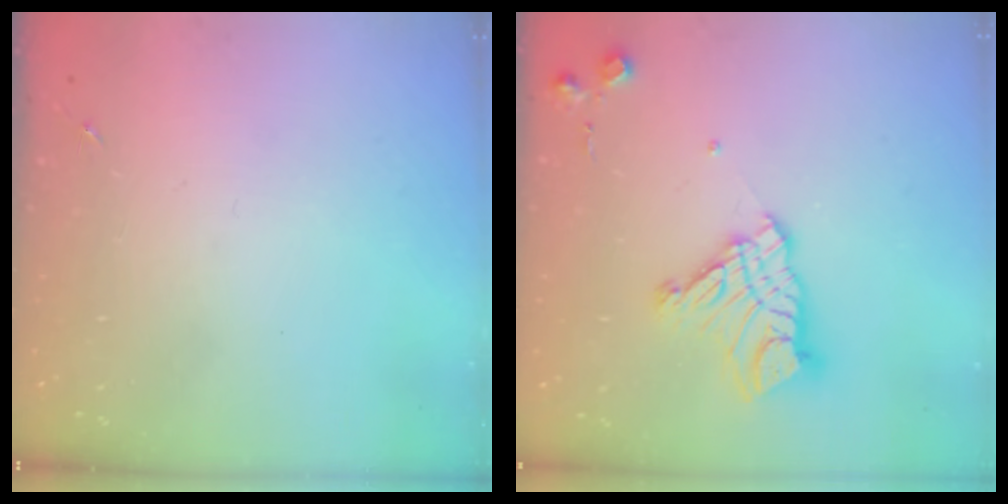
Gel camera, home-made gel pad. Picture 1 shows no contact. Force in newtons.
{"total": 14.5, "press": 14.5, "slide": 1.3}